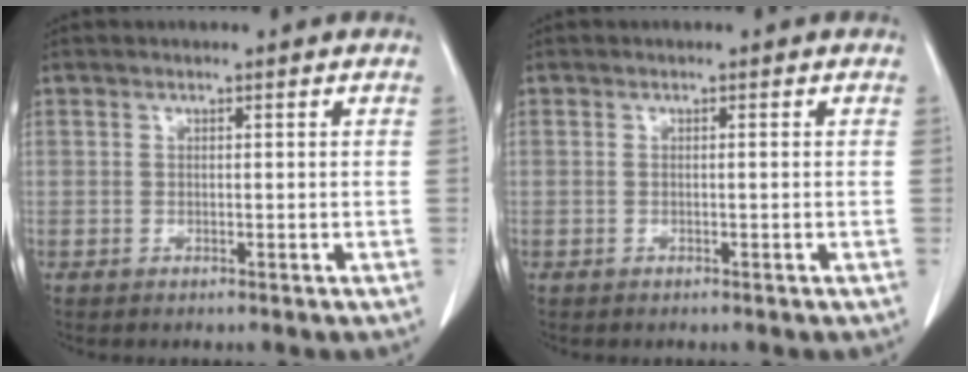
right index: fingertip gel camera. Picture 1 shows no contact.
{"total": 0.0}